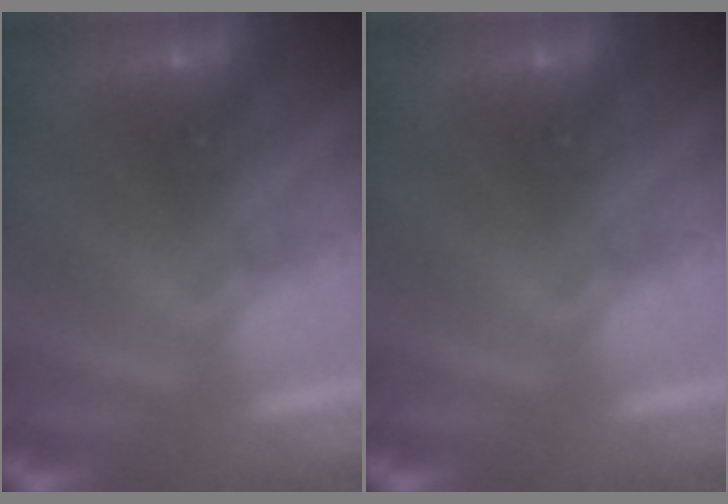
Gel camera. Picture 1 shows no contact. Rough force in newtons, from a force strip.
{"total": 0.0}